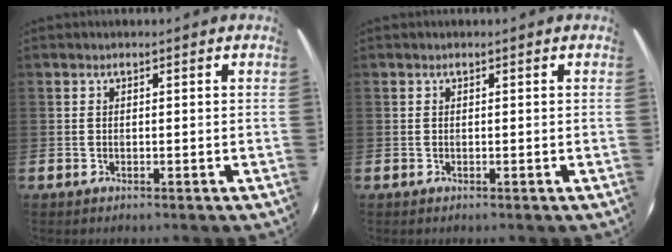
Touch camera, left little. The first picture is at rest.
{"total": 0.0}